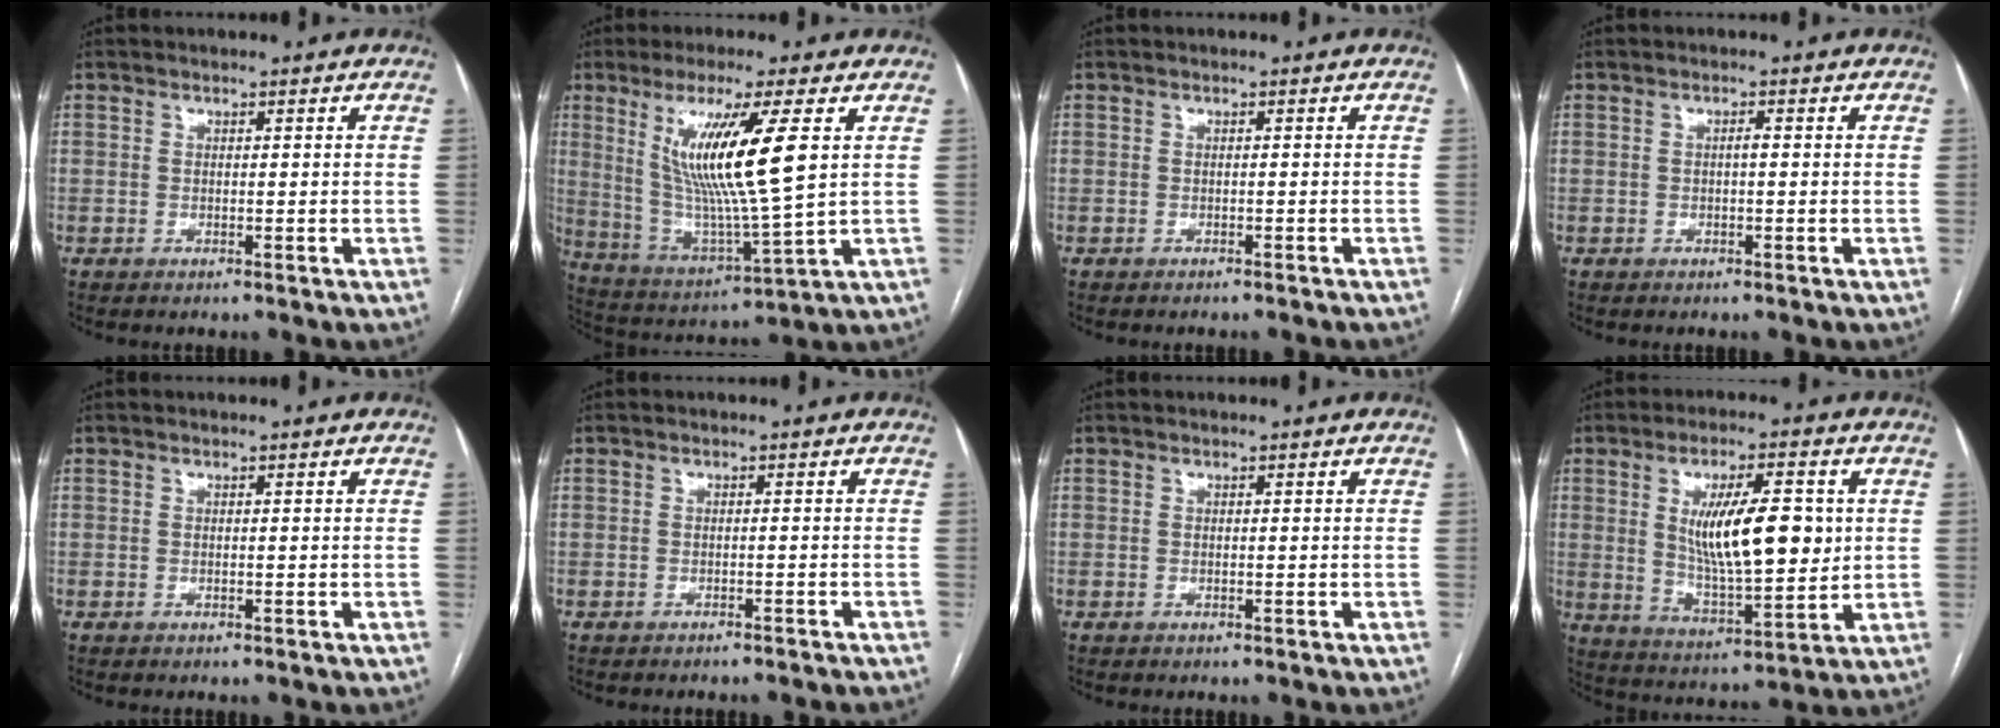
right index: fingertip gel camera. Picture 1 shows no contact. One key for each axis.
{"total": 15.4, "fx": 4.2, "fy": -0.1, "fz": 14.8, "tx": -0.294, "ty": -0.020, "tz": 0.083}
{"total": 2.0, "fx": -1.8, "fy": 0.2, "fz": 0.8, "tx": -0.013, "ty": -0.001, "tz": -0.020}
{"total": 0.8, "fx": -0.1, "fy": 0.1, "fz": 0.8, "tx": -0.013, "ty": 0.002, "tz": -0.001}
{"total": 0.0}
{"total": 3.9, "fx": -3.6, "fy": 0.5, "fz": 1.3, "tx": -0.020, "ty": -0.003, "tz": -0.042}
{"total": 0.0}
{"total": 13.6, "fx": 2.5, "fy": 3.7, "fz": 12.8, "tx": -0.227, "ty": -0.003, "tz": 0.048}